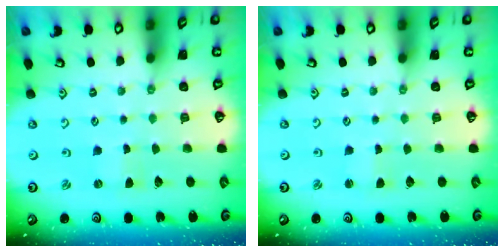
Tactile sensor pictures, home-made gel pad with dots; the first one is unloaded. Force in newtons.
{"total": 0.9, "press": 0.9, "slide": 0.1}